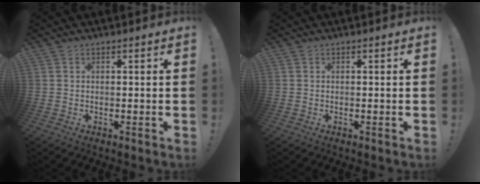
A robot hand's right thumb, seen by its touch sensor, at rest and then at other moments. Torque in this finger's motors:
{"motor_torque": [0.24, -0.07, 0.16, -0.05, 0.02]}